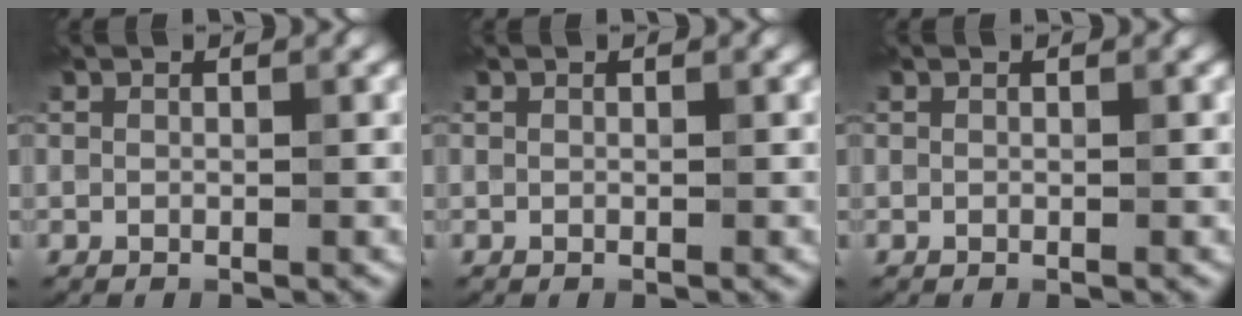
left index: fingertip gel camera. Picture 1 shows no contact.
{"total": 0.0}
{"total": 0.0}